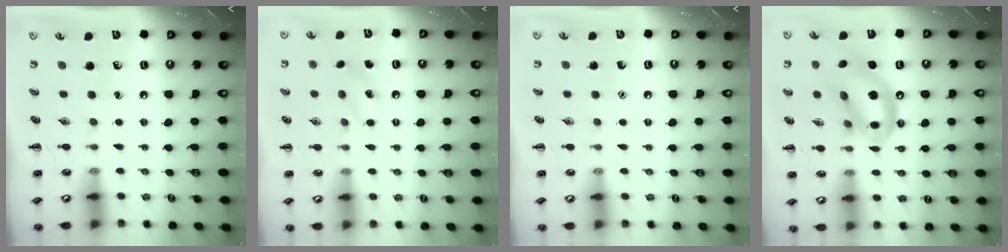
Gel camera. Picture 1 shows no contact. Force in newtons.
{"total": 7.2, "press": 7.1, "slide": 1.4}
{"total": 1.5, "press": 1.5, "slide": 0.1}
{"total": 13.7, "press": 13.3, "slide": 3.6}